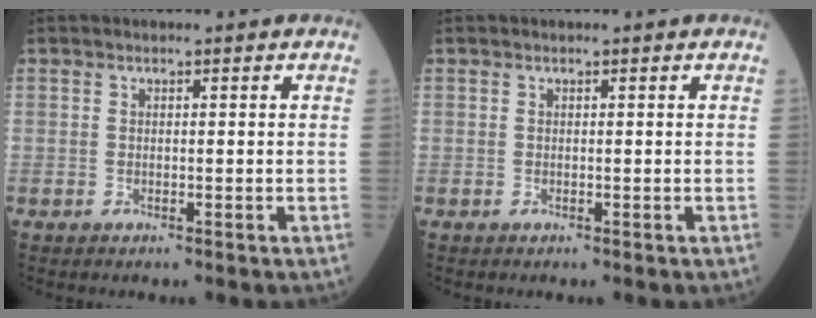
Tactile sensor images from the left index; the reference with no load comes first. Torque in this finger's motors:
{"motor_torque": [-0.08, 0.08, 0.00, 0.00]}